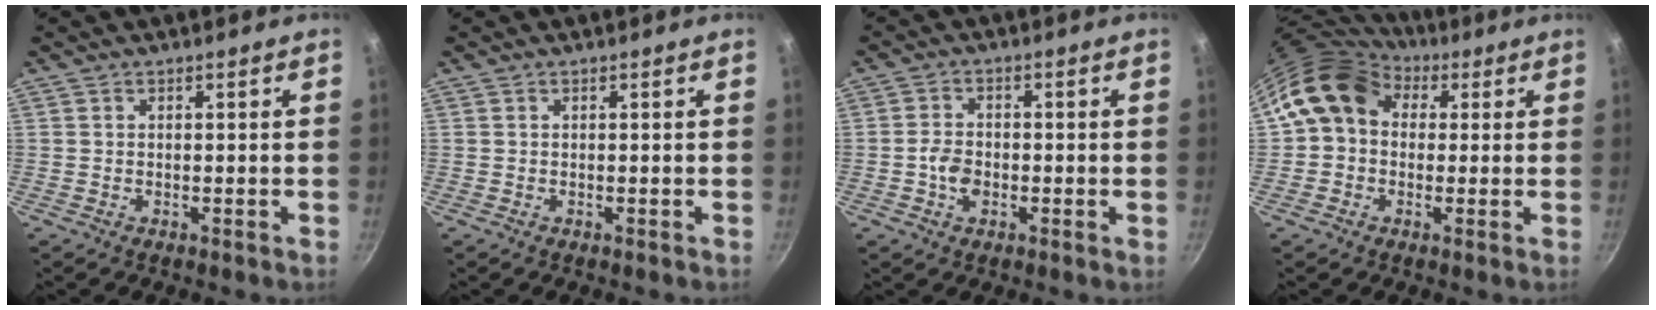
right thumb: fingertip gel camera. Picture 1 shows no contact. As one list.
[{"total": 0.0}, {"total": 4.0, "force": [-1.1, 2.7, 2.8], "torque": [-0.049, 0.014, -0.024]}, {"total": 11.9, "force": [2.8, 9.7, 6.4], "torque": [-0.088, 0.020, 0.029]}]